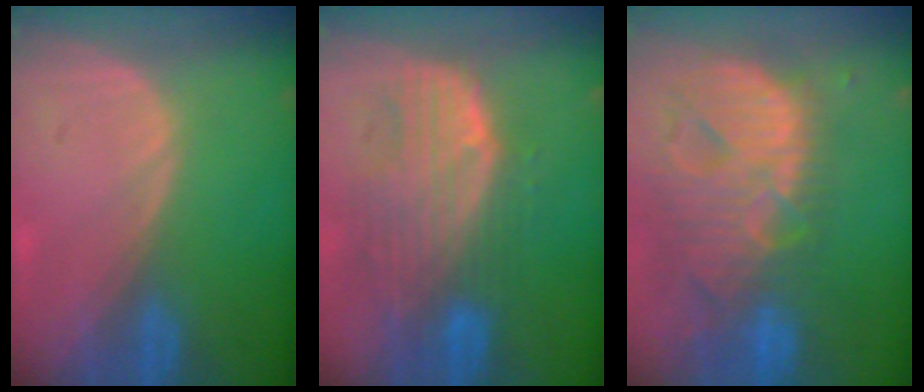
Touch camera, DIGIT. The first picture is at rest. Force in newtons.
{"total": 10.2, "press": 8.9, "slide": 5.1}
{"total": 13.8, "press": 11.8, "slide": 7.1}